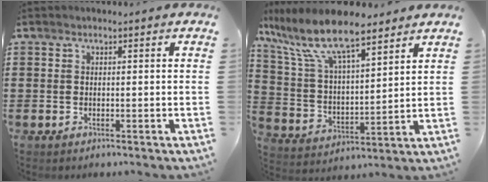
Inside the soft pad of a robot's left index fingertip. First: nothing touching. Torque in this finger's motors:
{"motor_torque": [2.14, 0.00, 0.44, 0.21]}